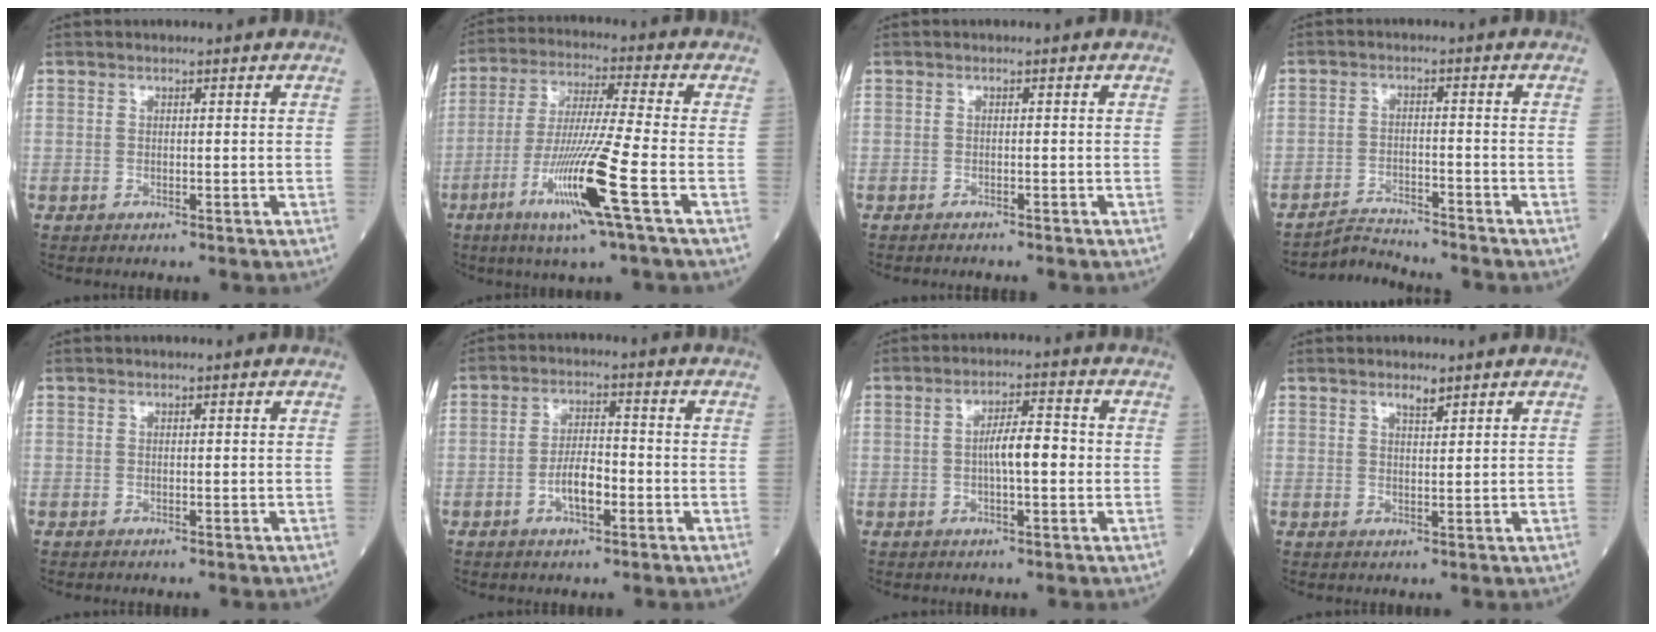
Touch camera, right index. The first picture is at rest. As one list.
[{"total": 13.2, "force": [-5.4, -1.2, 12.0], "torque": [-0.239, -0.021, -0.103]}, {"total": 1.9, "force": [-1.7, 0.0, 0.7], "torque": [-0.010, -0.001, -0.022]}, {"total": 4.6, "force": [-4.4, -0.9, -0.8], "torque": [0.010, -0.012, -0.077]}, {"total": 0.0}, {"total": 5.0, "force": [-1.8, 1.8, 4.3], "torque": [-0.085, 0.008, -0.032]}, {"total": 5.5, "force": [-0.3, 1.2, 5.3], "torque": [-0.094, 0.011, -0.007]}, {"total": 1.8, "force": [1.4, 0.3, 1.0], "torque": [-0.020, -0.001, 0.025]}]